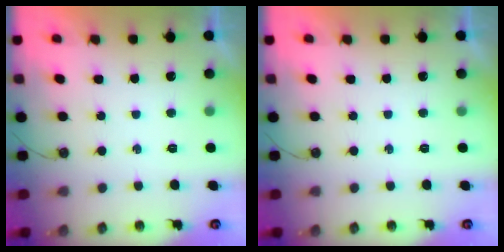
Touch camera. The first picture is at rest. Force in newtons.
{"total": 0.0}